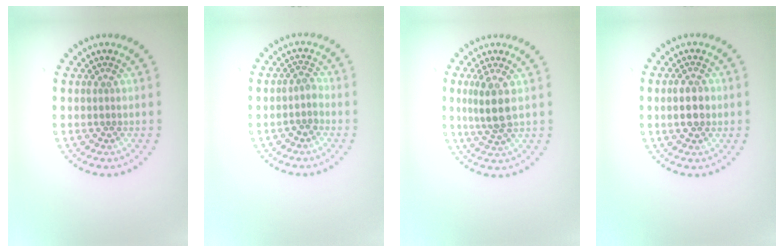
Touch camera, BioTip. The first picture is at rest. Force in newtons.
{"total": 1.4, "press": 1.1, "slide": 0.8}
{"total": 2.8, "press": 2.6, "slide": 1.2}
{"total": 2.6, "press": 2.6, "slide": 0.2}